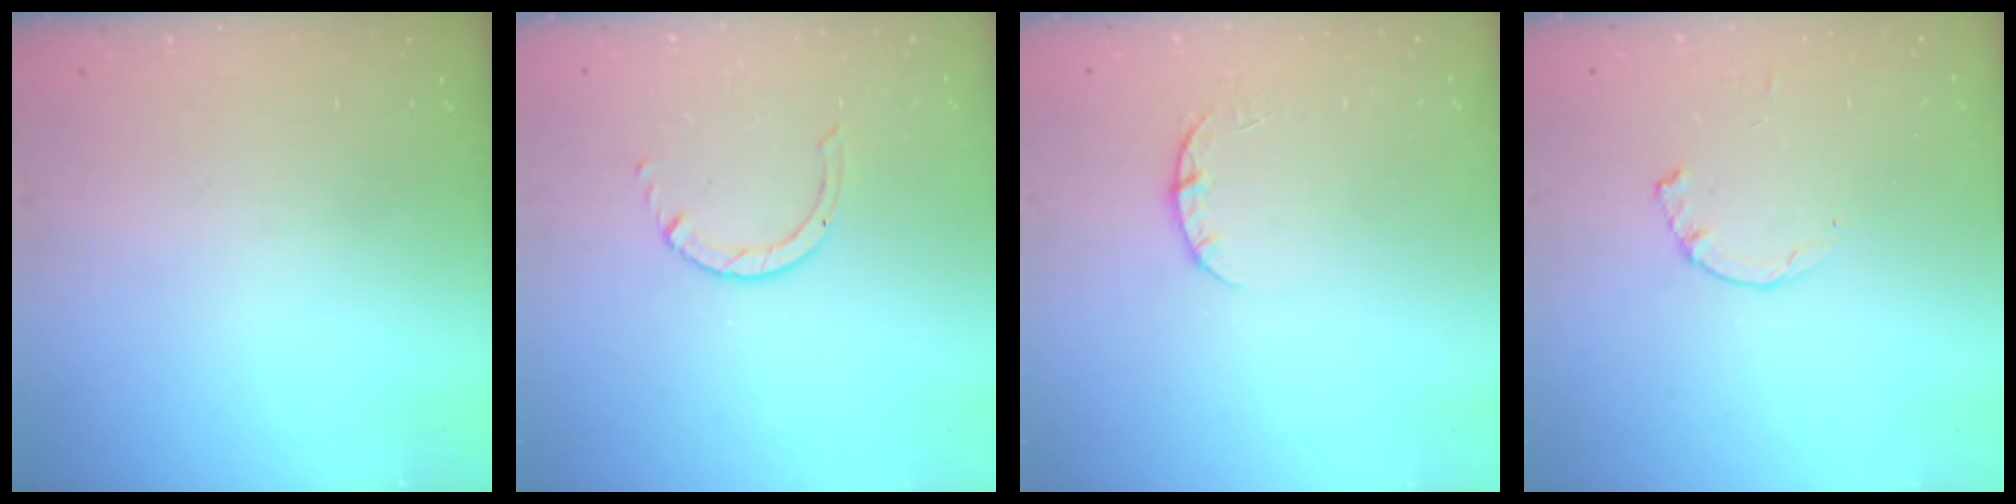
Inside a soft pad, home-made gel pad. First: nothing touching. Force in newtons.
{"total": 1.7, "press": 1.7, "slide": 0.1}
{"total": 2.3, "press": 2.3, "slide": 0.3}
{"total": 1.2, "press": 1.2, "slide": 0.3}